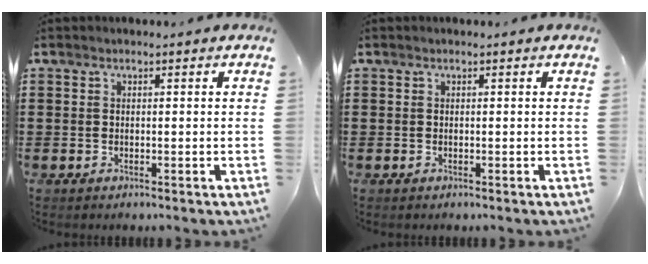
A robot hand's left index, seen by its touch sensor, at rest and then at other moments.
{"total": 0.0}